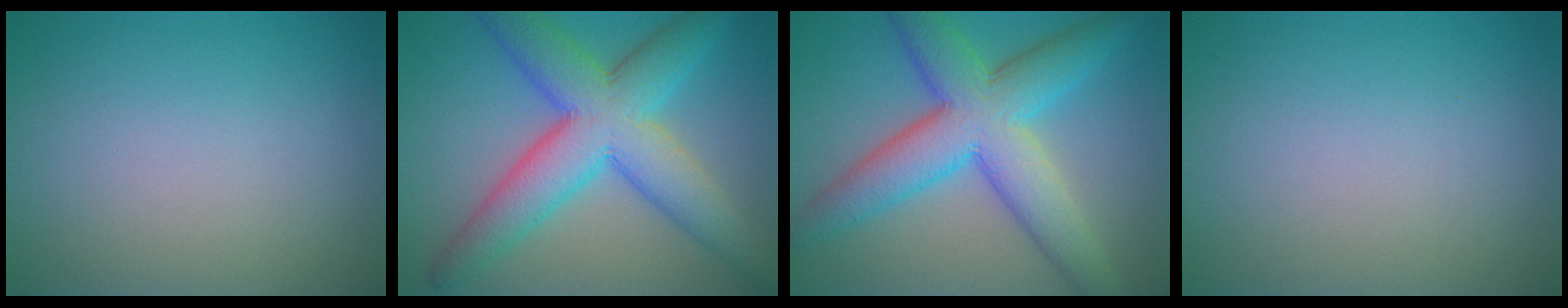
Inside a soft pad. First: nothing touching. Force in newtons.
{"total": 9.5, "press": 9.5, "slide": 0.2}
{"total": 9.2, "press": 9.2, "slide": 0.1}
{"total": 0.0}